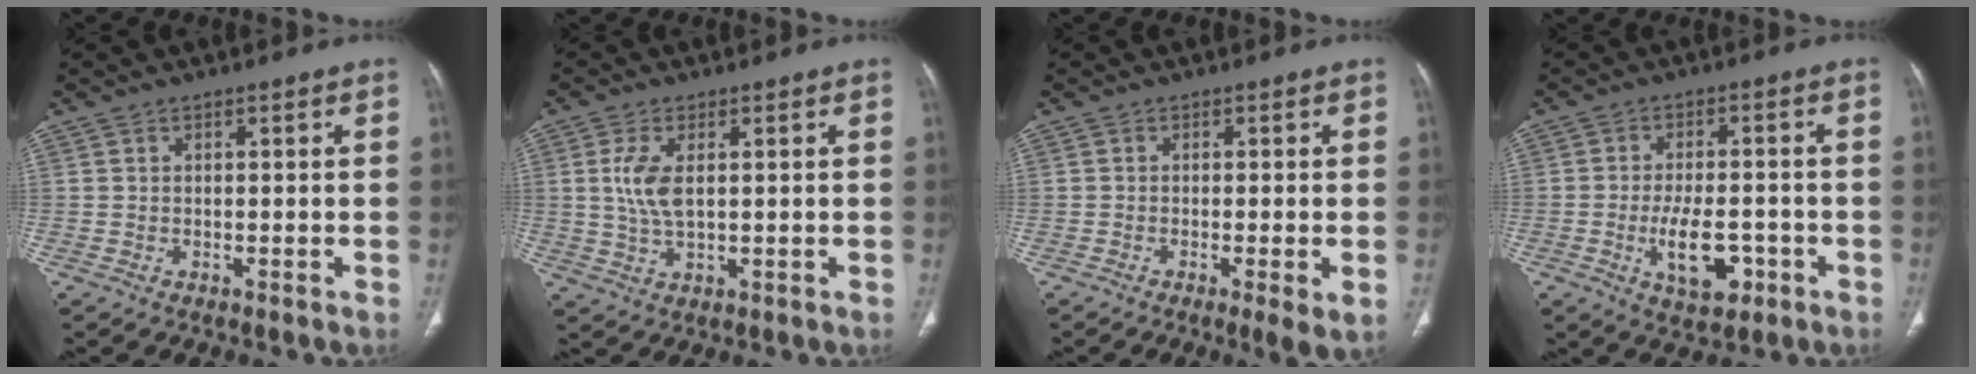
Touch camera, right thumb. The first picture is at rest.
{"total": 5.9, "force": [1.1, 2.6, 5.2], "torque": [-0.117, -0.008, 0.024]}
{"total": 4.4, "force": [-1.3, 0.5, 4.2], "torque": [-0.075, -0.016, -0.023]}
{"total": 8.7, "force": [-3.1, 4.2, 7.0], "torque": [-0.108, 0.008, -0.041]}